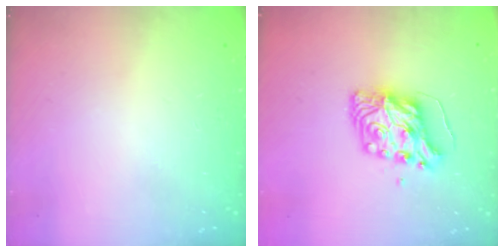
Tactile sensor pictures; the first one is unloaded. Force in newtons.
{"total": 9.2, "press": 9.1, "slide": 1.3}